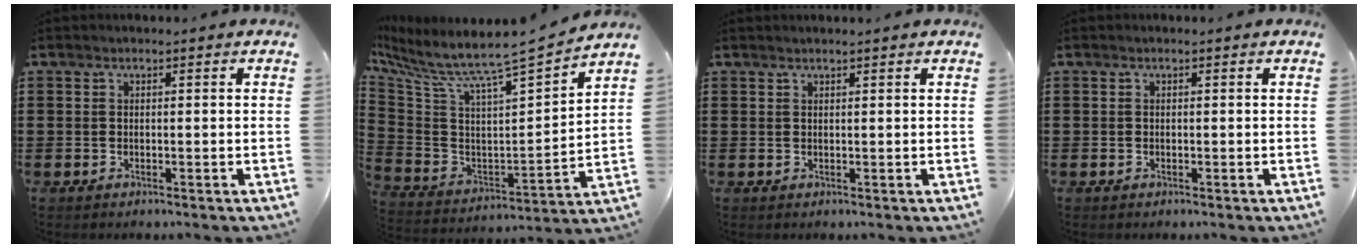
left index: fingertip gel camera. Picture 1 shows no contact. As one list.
[{"total": 6.3, "force": [5.7, 0.0, 2.8], "torque": [-0.087, -0.068, 0.083]}, {"total": 0.7, "force": [0.6, -0.1, 0.3], "torque": [-0.006, -0.002, 0.012]}, {"total": 0.0}]